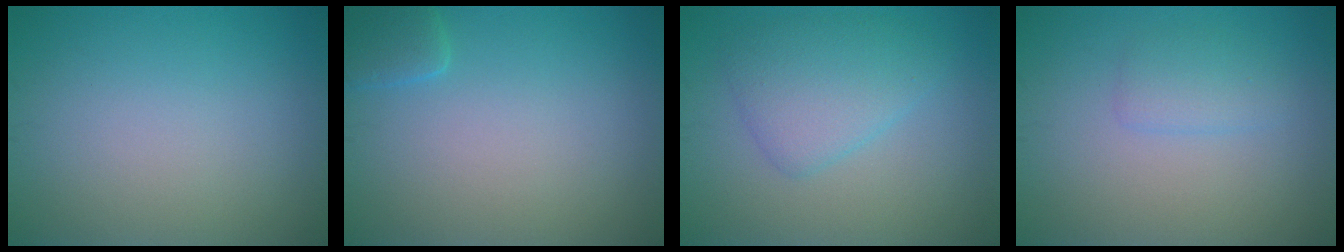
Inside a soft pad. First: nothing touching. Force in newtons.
{"total": 1.6, "press": 1.6, "slide": 0.2}
{"total": 3.9, "press": 3.9, "slide": 0.1}
{"total": 1.7, "press": 1.7, "slide": 0.2}